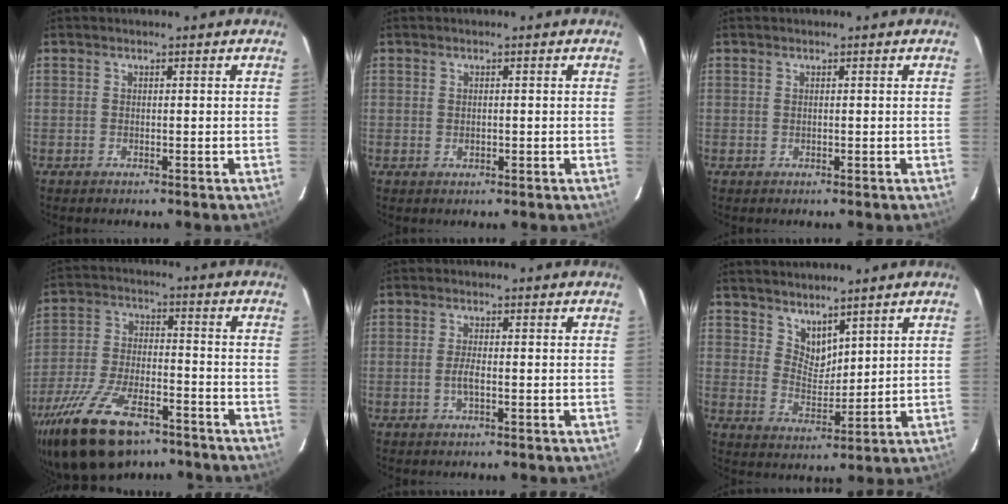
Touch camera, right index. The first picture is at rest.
{"total": 1.0, "force": [-0.2, 0.9, 0.5], "torque": [-0.008, 0.001, -0.004]}
{"total": 0.0}
{"total": 20.1, "force": [-13.9, 8.8, 11.6], "torque": [-0.245, -0.028, -0.238]}
{"total": 2.3, "force": [-0.8, 0.6, 2.1], "torque": [-0.045, -0.001, -0.017]}
{"total": 5.2, "force": [4.3, 2.5, 1.6], "torque": [-0.018, -0.004, 0.083]}